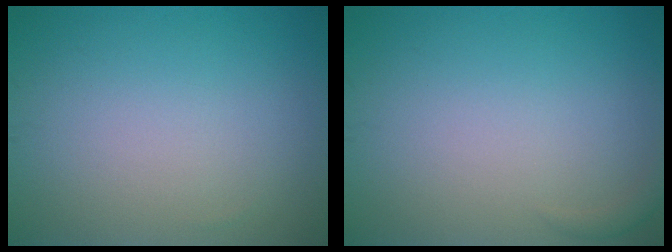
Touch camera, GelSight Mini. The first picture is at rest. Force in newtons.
{"total": 0.7, "press": 0.7, "slide": 0.1}